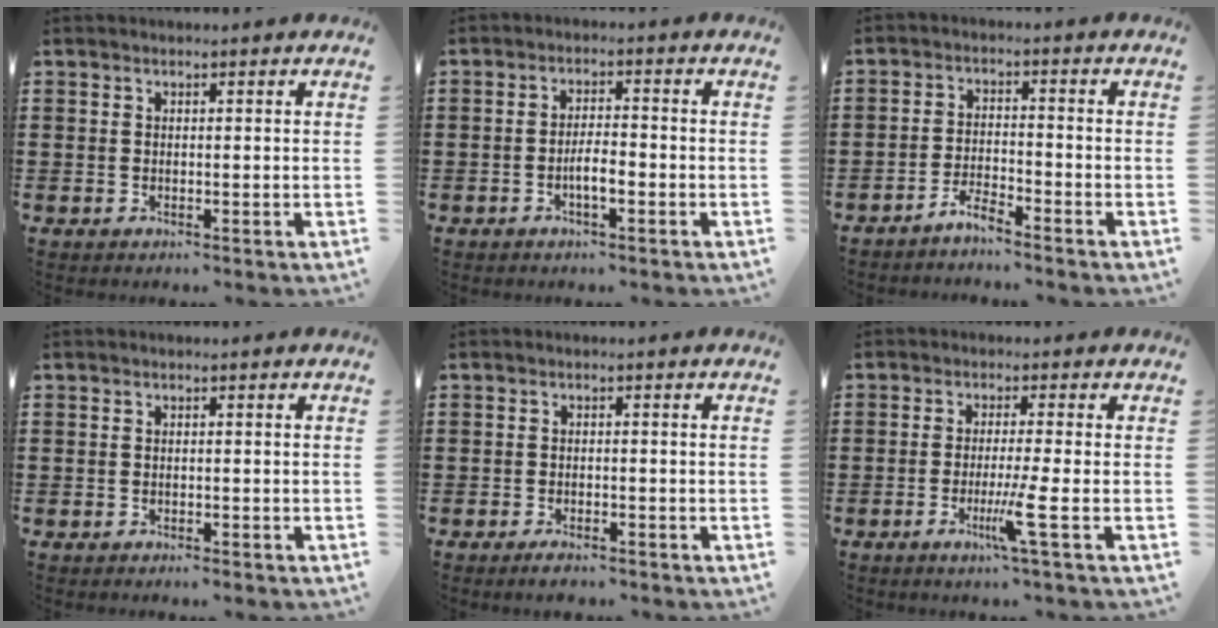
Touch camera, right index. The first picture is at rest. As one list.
[{"total": 3.4, "force": [-1.5, 0.9, 2.9], "torque": [-0.058, 0.002, -0.029]}, {"total": 3.1, "force": [-3.0, 0.0, 0.7], "torque": [-0.025, 0.003, -0.063]}, {"total": 0.6, "force": [-0.6, -0.1, 0.1], "torque": [-0.004, -0.003, -0.012]}, {"total": 1.5, "force": [-1.5, 0.2, 0.4], "torque": [-0.011, -0.001, -0.028]}, {"total": 5.8, "force": [-2.3, -0.8, 5.3], "torque": [-0.092, -0.022, -0.040]}]